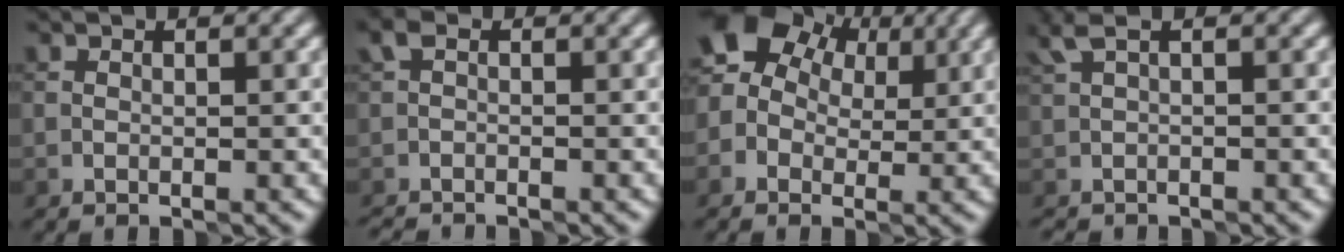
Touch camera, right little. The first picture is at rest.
{"total": 1.4, "force": [-1.3, 0.1, 0.2], "torque": [-0.006, -0.006, -0.032]}
{"total": 8.0, "force": [2.7, 5.8, 4.8], "torque": [-0.072, 0.031, 0.031]}
{"total": 0.7, "force": [-0.1, 0.1, 0.7], "torque": [-0.013, -0.001, -0.002]}